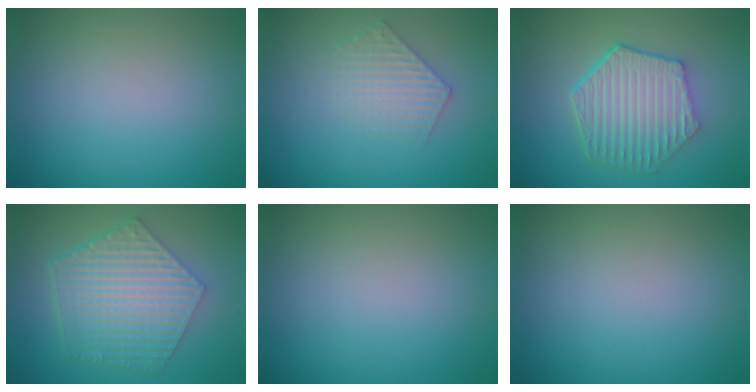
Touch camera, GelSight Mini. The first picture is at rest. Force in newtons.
{"total": 2.4, "press": 2.4, "slide": 0.3}
{"total": 6.2, "press": 4.8, "slide": 3.9}
{"total": 6.9, "press": 5.0, "slide": 4.8}
{"total": 0.0}
{"total": 0.0}